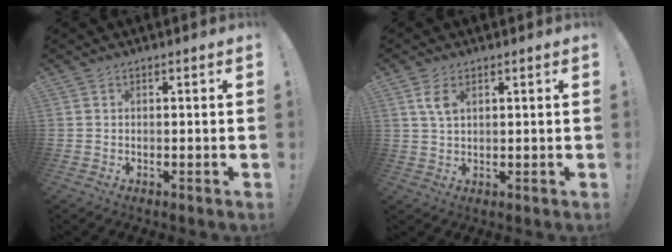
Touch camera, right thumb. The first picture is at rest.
{"total": 4.8, "force": [2.1, 2.2, 3.7], "torque": [-0.062, -0.006, 0.037]}